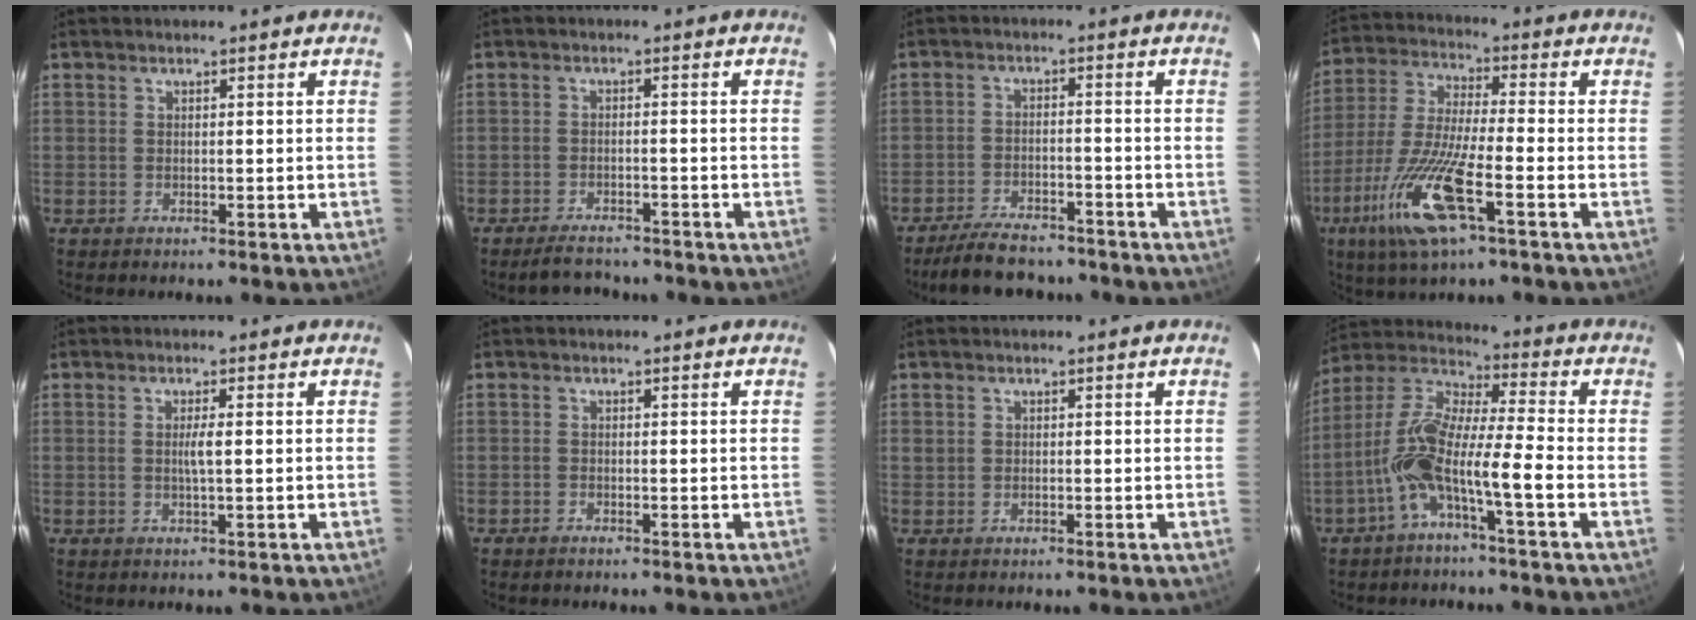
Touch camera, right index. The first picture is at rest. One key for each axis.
{"total": 4.6, "fx": -4.3, "fy": 1.2, "fz": 1.2, "tx": -0.021, "ty": -0.009, "tz": -0.065}
{"total": 9.1, "fx": -8.1, "fy": 2.4, "fz": 3.3, "tx": -0.059, "ty": -0.009, "tz": -0.130}
{"total": 13.8, "fx": -6.3, "fy": 1.6, "fz": 12.2, "tx": -0.258, "ty": -0.023, "tz": -0.119}
{"total": 1.9, "fx": 0.0, "fy": -0.1, "fz": 1.9, "tx": -0.038, "ty": -0.001, "tz": 0.000}
{"total": 0.6, "fx": -0.5, "fy": 0.2, "fz": 0.2, "tx": -0.010, "ty": -0.001, "tz": -0.005}
{"total": 0.9, "fx": 0.2, "fy": 0.8, "fz": 0.4, "tx": -0.008, "ty": 0.006, "tz": 0.006}
{"total": 11.4, "fx": -4.4, "fy": 0.8, "fz": 10.5, "tx": -0.220, "ty": 0.021, "tz": -0.092}